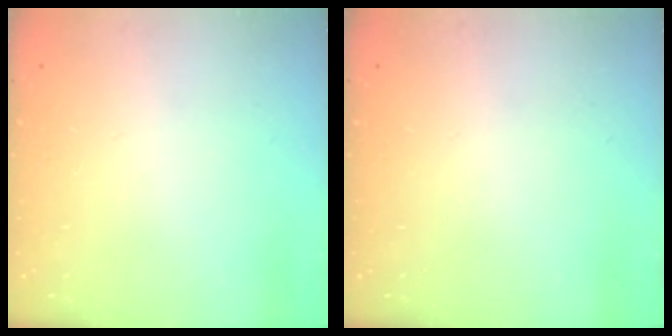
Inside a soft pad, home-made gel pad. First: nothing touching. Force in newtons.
{"total": 0.0}